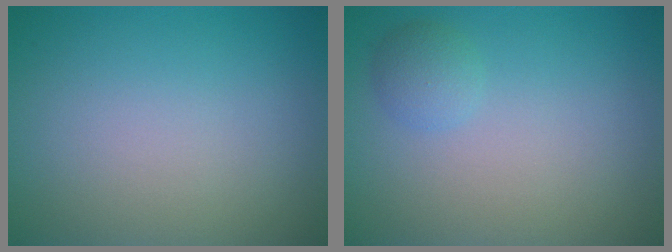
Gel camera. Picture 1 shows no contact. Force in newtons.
{"total": 1.5, "press": 1.5, "slide": 0.1}